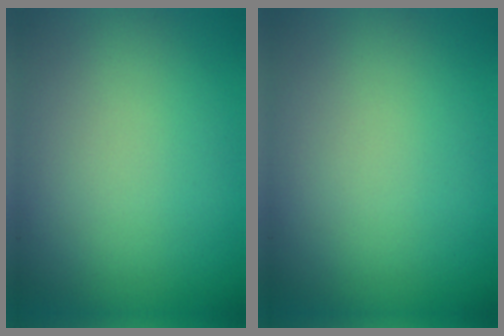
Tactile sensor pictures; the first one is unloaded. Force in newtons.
{"total": 0.0}